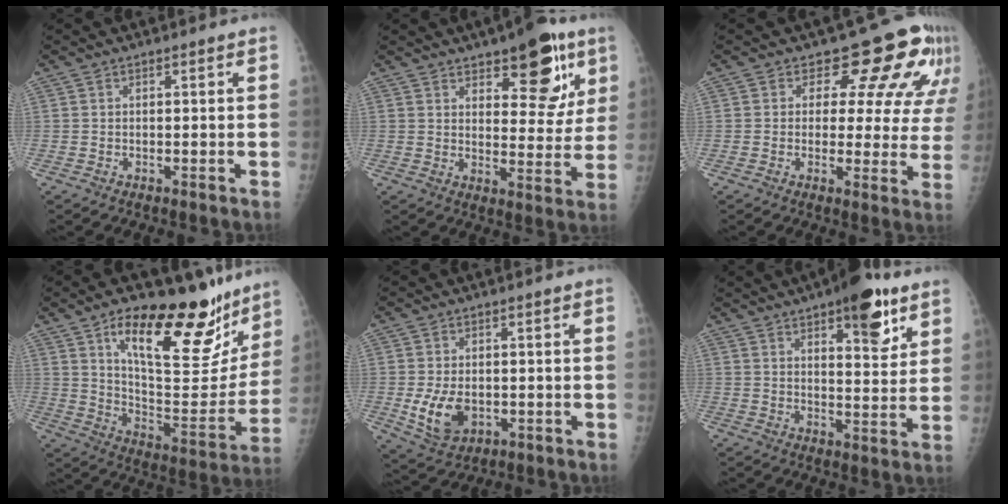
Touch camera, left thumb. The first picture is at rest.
{"total": 14.2, "force": [8.0, 6.1, 10.1], "torque": [-0.084, -0.038, 0.110]}
{"total": 14.1, "force": [8.9, 8.0, 7.4], "torque": [-0.026, -0.037, 0.082]}
{"total": 27.2, "force": [16.7, 10.4, 18.8], "torque": [-0.223, -0.069, 0.261]}
{"total": 7.7, "force": [-1.2, 5.3, 5.4], "torque": [-0.087, -0.008, -0.008]}
{"total": 12.3, "force": [7.0, 4.5, 9.0], "torque": [-0.094, -0.034, 0.097]}